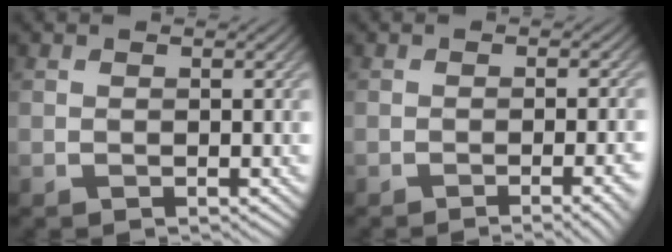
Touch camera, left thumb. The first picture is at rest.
{"total": 4.5, "force": [-1.9, 1.0, 4.0], "torque": [-0.046, 0.004, -0.025]}